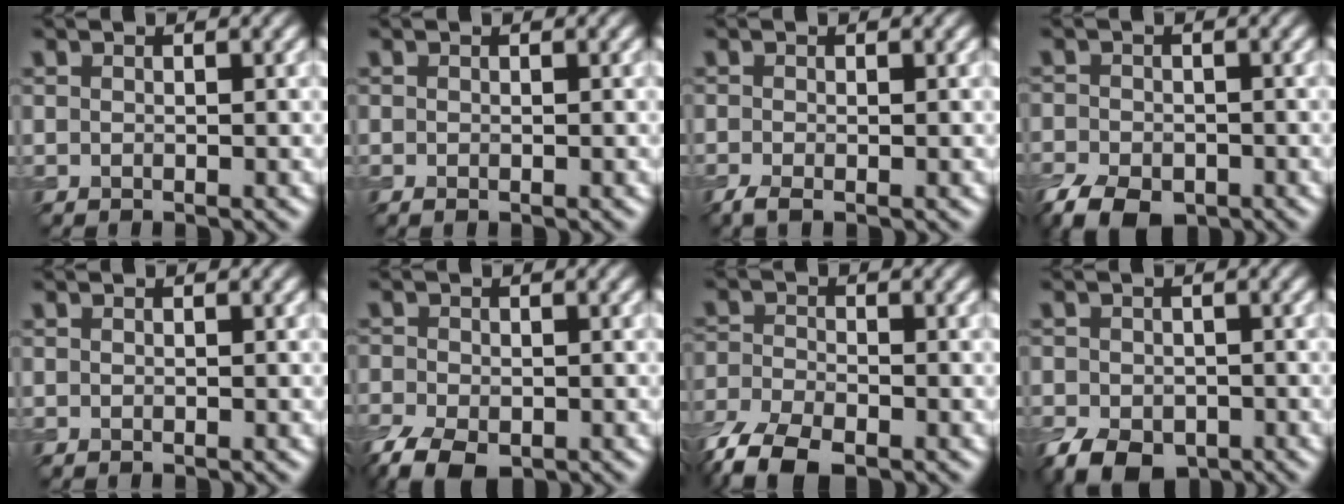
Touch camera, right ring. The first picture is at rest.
{"total": 0.0}
{"total": 1.3, "force": [-0.8, 0.4, 1.0], "torque": [-0.027, -0.007, -0.020]}
{"total": 5.7, "force": [-3.6, 3.1, 3.1], "torque": [-0.064, -0.020, -0.069]}
{"total": 0.0}
{"total": 5.0, "force": [-2.9, 2.6, 3.1], "torque": [-0.066, -0.012, -0.057]}
{"total": 6.5, "force": [-4.4, 2.8, 4.0], "torque": [-0.086, -0.022, -0.092]}
{"total": 4.9, "force": [-2.5, 3.2, 2.7], "torque": [-0.052, -0.015, -0.043]}